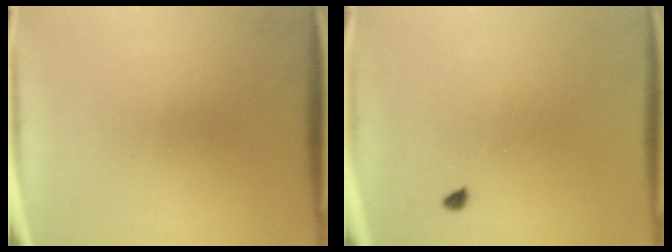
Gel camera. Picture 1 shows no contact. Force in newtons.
{"total": 0.8}